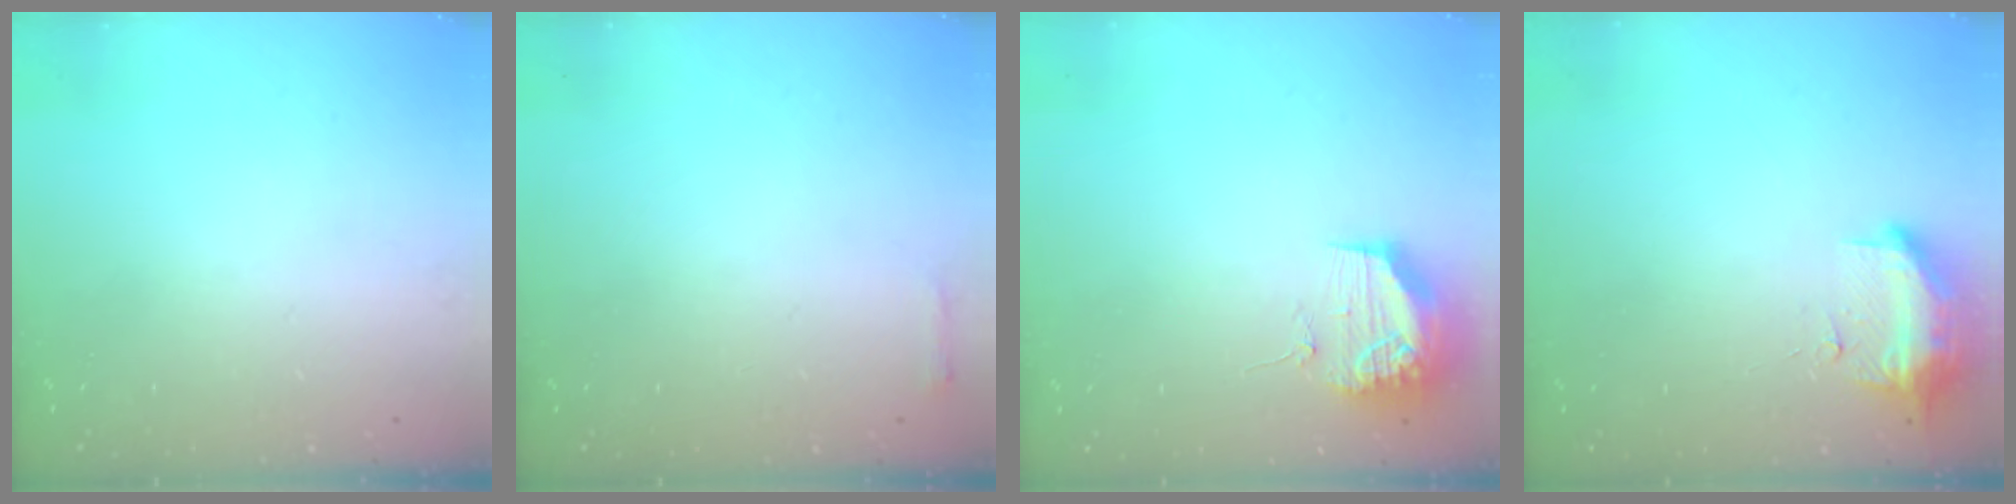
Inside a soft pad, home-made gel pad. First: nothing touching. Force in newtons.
{"total": 2.3, "press": 2.3, "slide": 0.5}
{"total": 11.1, "press": 11.1, "slide": 0.8}
{"total": 19.3, "press": 12.1, "slide": 15.1}